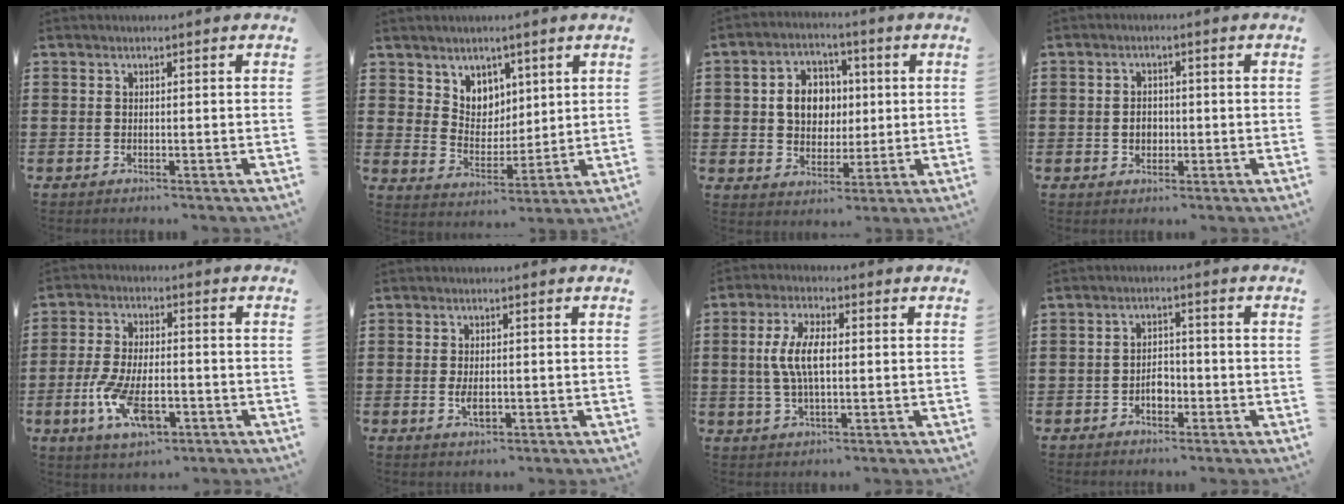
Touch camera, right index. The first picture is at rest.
{"total": 5.8, "force": [4.1, 4.2, 0.0], "torque": [-0.030, -0.007, 0.078]}
{"total": 7.3, "force": [0.7, 6.1, 4.0], "torque": [-0.082, 0.014, 0.008]}
{"total": 2.3, "force": [-0.3, 1.8, 1.4], "torque": [-0.022, 0.002, -0.010]}
{"total": 9.0, "force": [-3.4, 4.0, 7.3], "torque": [-0.158, -0.003, -0.061]}
{"total": 2.3, "force": [-0.3, 1.1, 2.0], "torque": [-0.040, 0.000, -0.005]}
{"total": 7.0, "force": [0.4, 2.7, 6.4], "torque": [-0.142, 0.002, -0.002]}
{"total": 3.0, "force": [-1.2, 1.9, 1.9], "torque": [-0.032, 0.001, -0.026]}